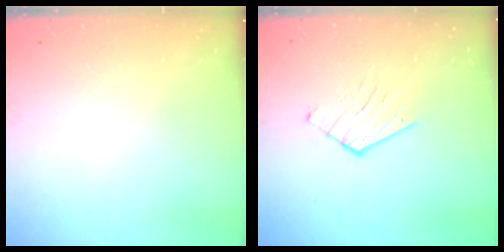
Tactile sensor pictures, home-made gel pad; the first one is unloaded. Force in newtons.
{"total": 6.8, "press": 6.7, "slide": 0.4}